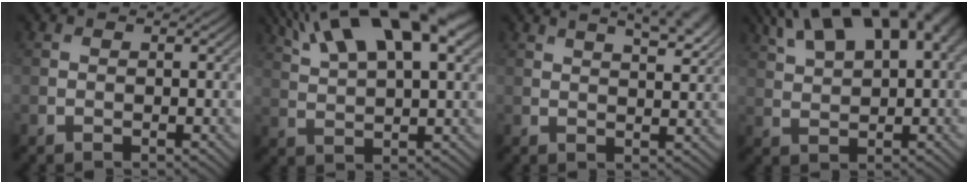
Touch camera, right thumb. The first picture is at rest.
{"total": 15.8, "force": [9.5, 5.2, 11.6], "torque": [-0.221, 0.030, 0.160]}
{"total": 6.4, "force": [4.2, 1.8, 4.5], "torque": [-0.050, 0.017, 0.053]}
{"total": 16.7, "force": [9.1, 7.5, 11.8], "torque": [-0.207, 0.050, 0.131]}